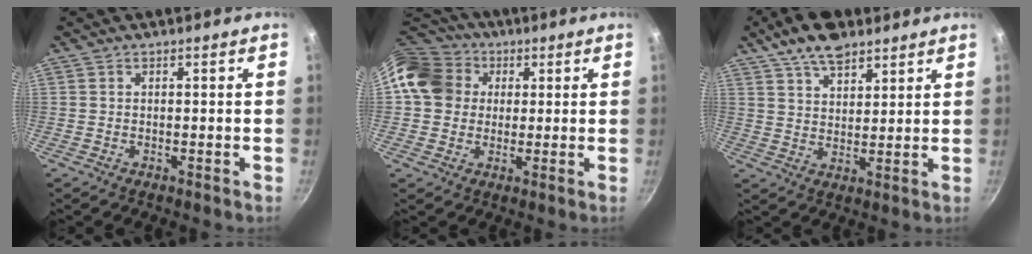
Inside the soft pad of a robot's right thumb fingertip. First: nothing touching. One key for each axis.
{"total": 13.0, "fx": 3.0, "fy": 11.2, "fz": 5.9, "tx": -0.084, "ty": 0.020, "tz": 0.039}
{"total": 10.7, "fx": 7.4, "fy": 5.2, "fz": 5.8, "tx": -0.076, "ty": -0.020, "tz": 0.125}